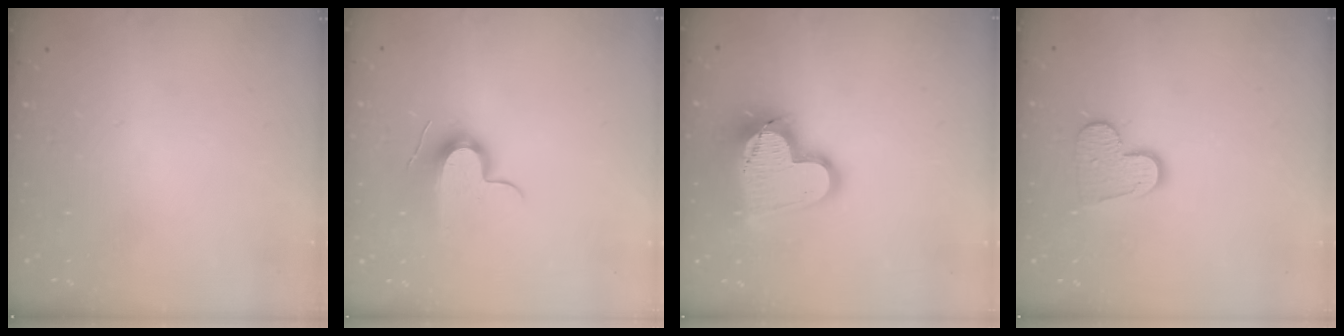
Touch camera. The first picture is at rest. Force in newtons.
{"total": 11.3, "press": 11.3, "slide": 0.4}
{"total": 17.4, "press": 17.4, "slide": 1.3}
{"total": 9.7, "press": 9.7, "slide": 0.5}